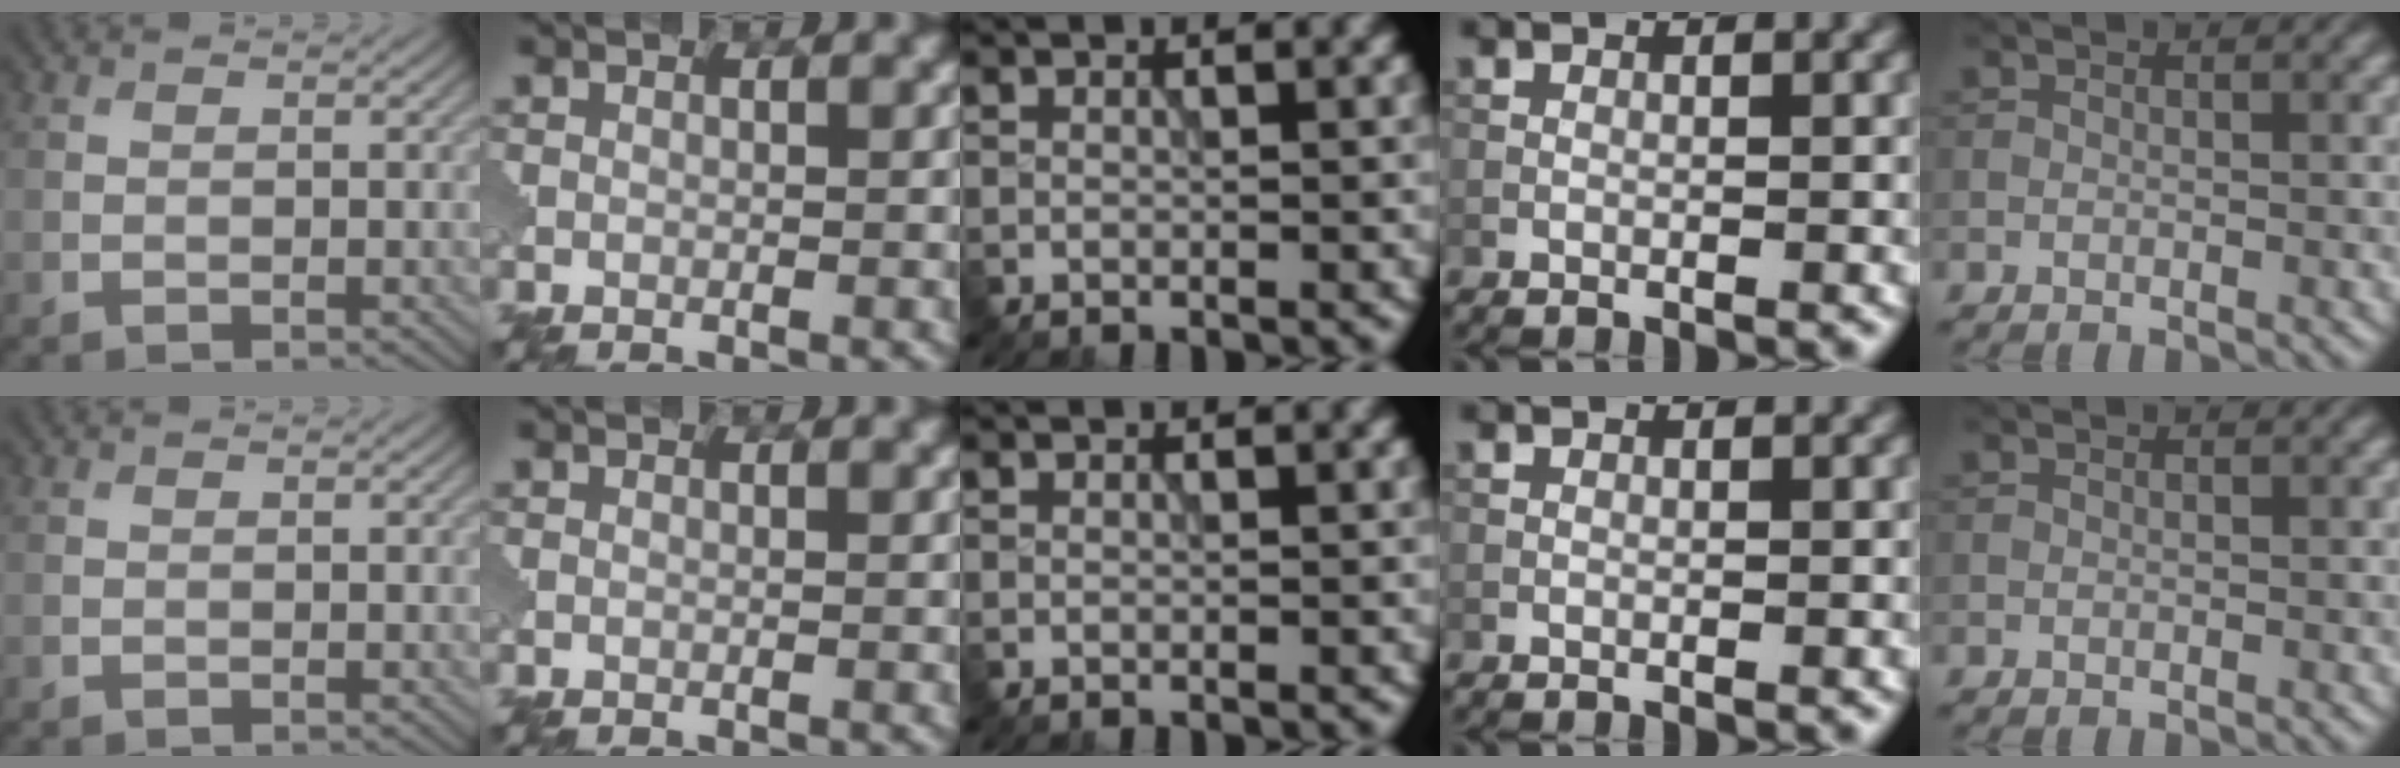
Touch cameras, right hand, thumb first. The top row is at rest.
{}